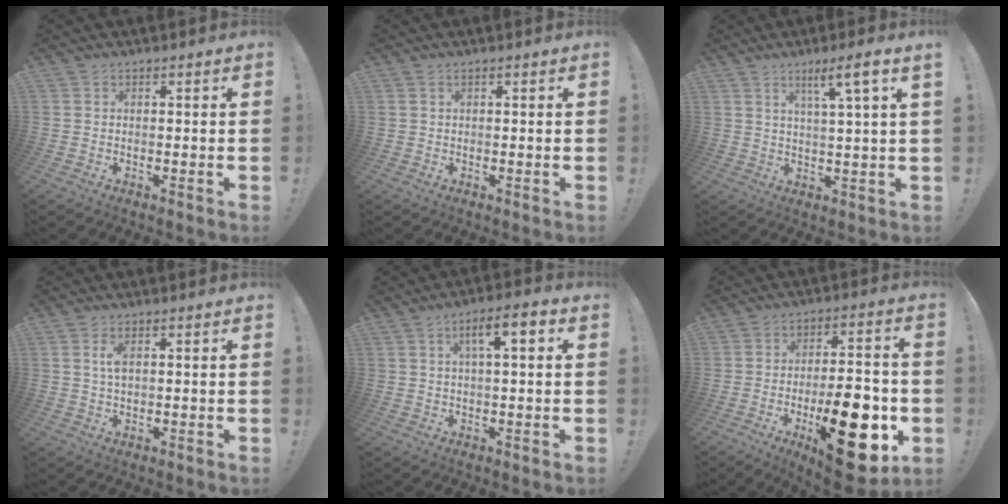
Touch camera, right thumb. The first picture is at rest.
{"total": 0.6, "force": [0.3, 0.3, 0.4], "torque": [-0.010, 0.002, 0.007]}
{"total": 7.2, "force": [3.5, -0.8, 6.2], "torque": [-0.097, -0.012, 0.048]}
{"total": 2.9, "force": [0.8, 1.1, 2.5], "torque": [-0.047, 0.001, 0.012]}
{"total": 7.0, "force": [1.7, 1.7, 6.6], "torque": [-0.097, 0.001, 0.020]}
{"total": 23.6, "force": [-7.4, 9.7, 20.3], "torque": [-0.279, 0.039, -0.100]}